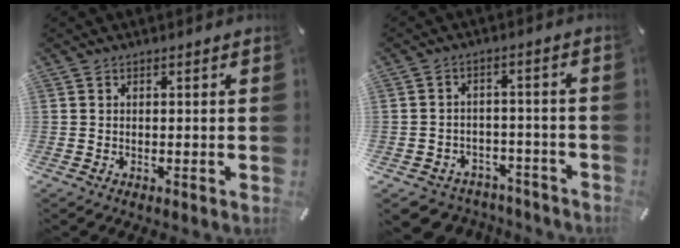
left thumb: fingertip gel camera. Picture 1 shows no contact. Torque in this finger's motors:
{"motor_torque": [-0.14, 0.22, 0.40, 0.54, 0.01]}